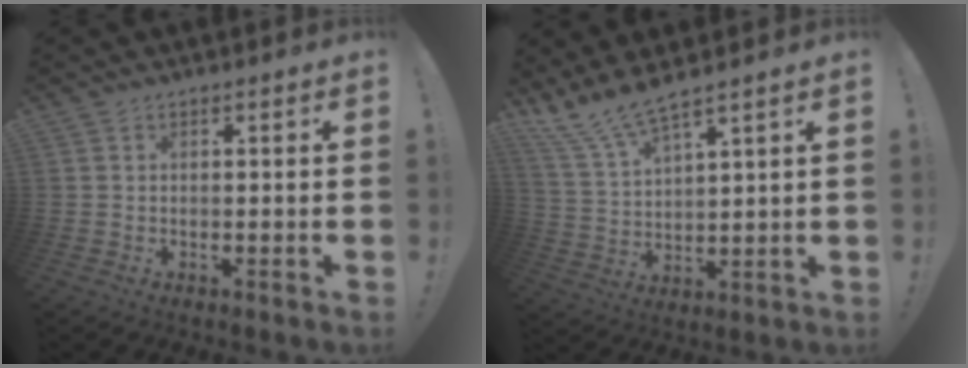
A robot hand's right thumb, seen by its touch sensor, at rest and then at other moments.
{"total": 9.0, "force": [8.0, 0.8, 4.0], "torque": [-0.093, -0.048, 0.148]}